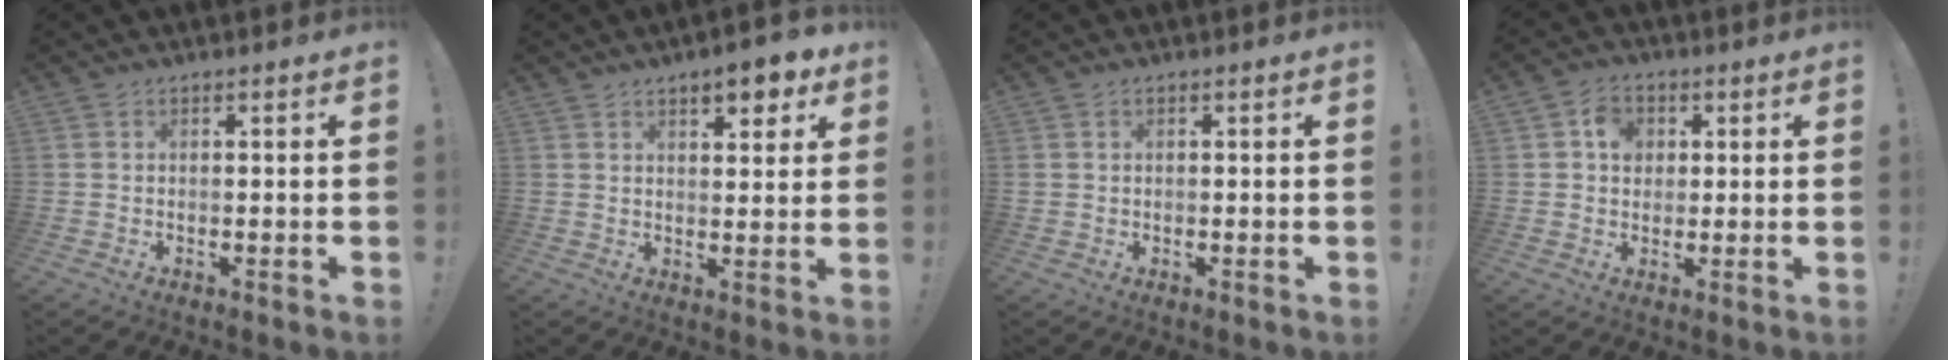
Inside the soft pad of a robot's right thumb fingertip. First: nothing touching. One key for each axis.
{"total": 7.1, "fx": 4.6, "fy": 2.5, "fz": 4.8, "tx": -0.058, "ty": -0.022, "tz": 0.075}
{"total": 0.8, "fx": 0.1, "fy": 0.8, "fz": 0.1, "tx": -0.003, "ty": 0.003, "tz": 0.002}
{"total": 6.3, "fx": 1.8, "fy": 5.4, "fz": 2.7, "tx": -0.032, "ty": -0.001, "tz": 0.031}